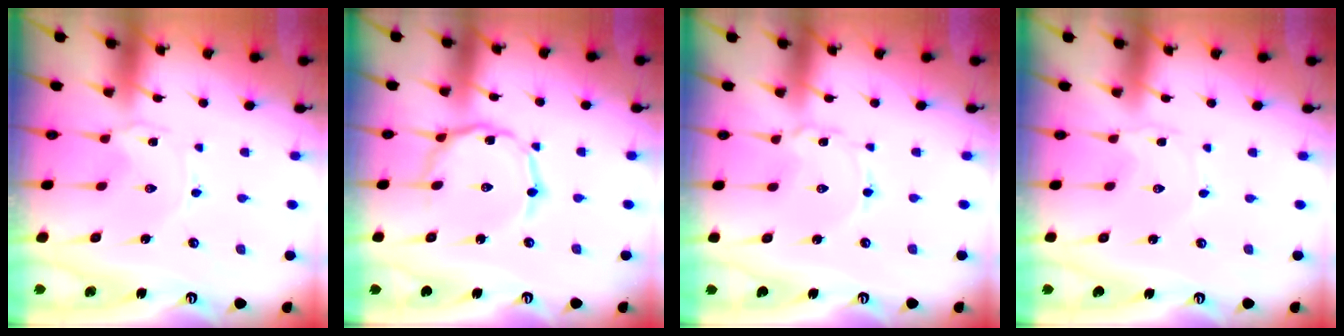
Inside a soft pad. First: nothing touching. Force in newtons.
{"total": 8.0, "press": 8.0, "slide": 0.5}
{"total": 2.2, "press": 2.2, "slide": 0.2}
{"total": 1.1, "press": 1.1, "slide": 0.2}